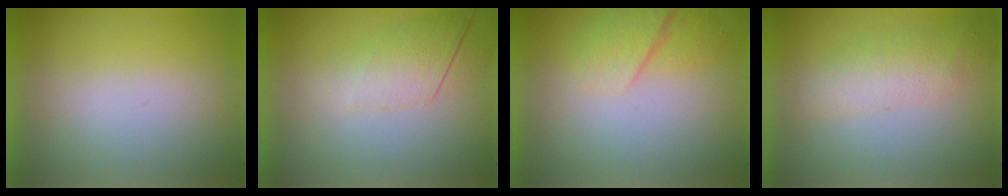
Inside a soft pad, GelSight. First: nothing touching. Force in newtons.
{"total": 2.2}
{"total": 2.2}
{"total": 2.2}